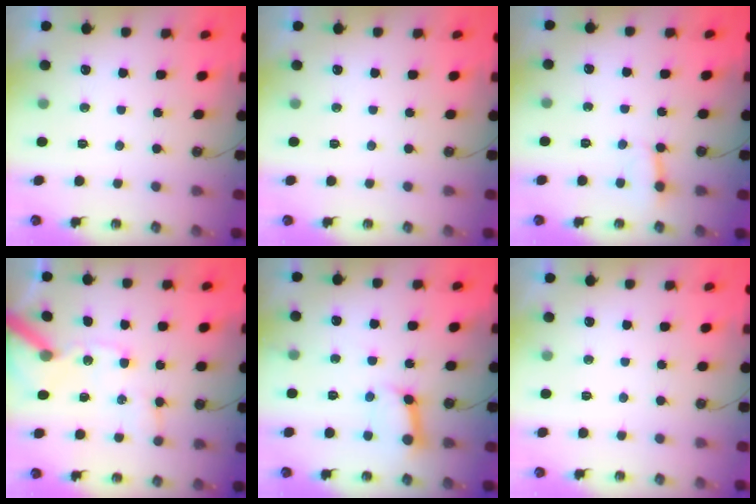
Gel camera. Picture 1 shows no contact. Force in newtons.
{"total": 0.0}
{"total": 2.8, "press": 2.8, "slide": 0.2}
{"total": 12.4, "press": 12.3, "slide": 1.8}
{"total": 11.3, "press": 11.2, "slide": 1.5}
{"total": 0.0}